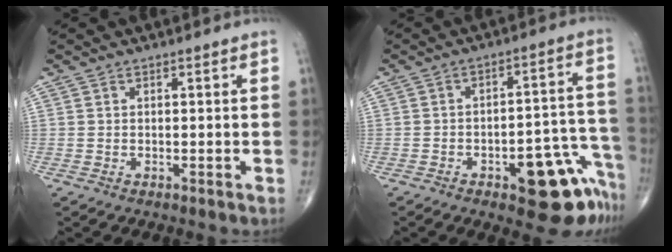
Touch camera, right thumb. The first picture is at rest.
{"total": 14.3, "force": [-7.8, 5.4, 10.6], "torque": [-0.075, 0.073, -0.093]}